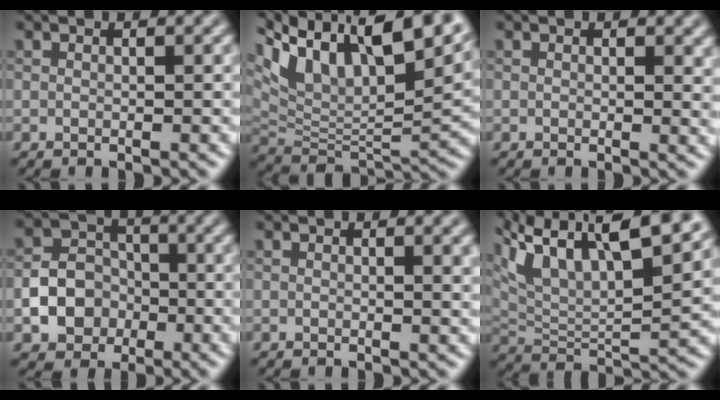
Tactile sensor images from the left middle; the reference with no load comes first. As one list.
[{"total": 14.7, "force": [8.9, 6.3, 9.8], "torque": [-0.182, 0.036, 0.158]}, {"total": 1.7, "force": [0.2, 0.8, 1.4], "torque": [-0.015, -0.004, 0.002]}, {"total": 4.7, "force": [-1.5, 3.9, 2.2], "torque": [-0.029, 0.001, -0.034]}, {"total": 1.4, "force": [0.1, 0.3, 1.4], "torque": [-0.017, -0.001, -0.001]}, {"total": 12.6, "force": [8.2, 4.7, 8.2], "torque": [-0.161, 0.020, 0.147]}]